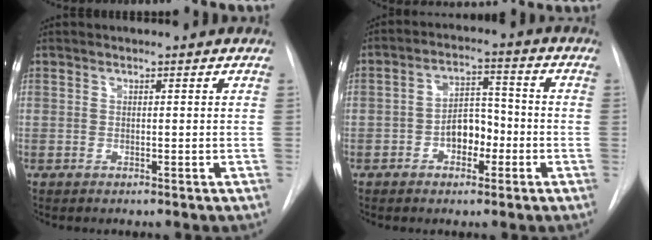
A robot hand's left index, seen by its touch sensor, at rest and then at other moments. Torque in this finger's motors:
{"motor_torque": [0.23, 0.07, 0.13, 0.05]}